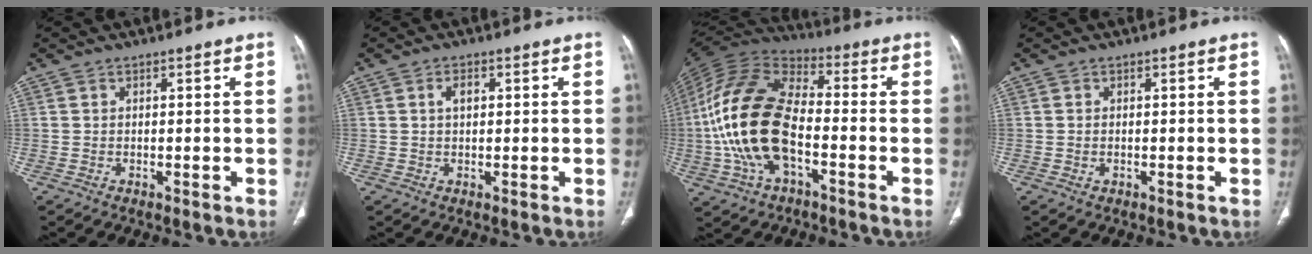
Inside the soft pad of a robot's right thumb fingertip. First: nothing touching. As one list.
[{"total": 2.4, "force": [0.7, 1.3, 1.9], "torque": [-0.033, 0.004, 0.013]}, {"total": 19.8, "force": [-3.7, 10.4, 16.5], "torque": [-0.333, 0.029, -0.072]}, {"total": 0.6, "force": [-0.1, 0.4, 0.4], "torque": [-0.012, 0.003, 0.001]}]